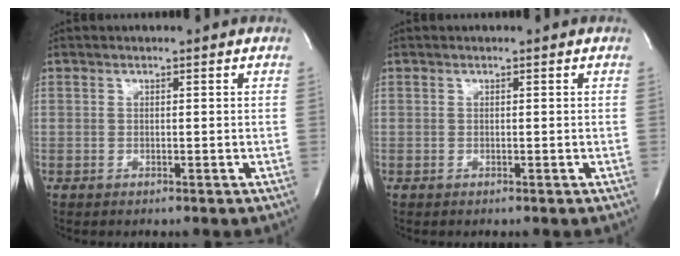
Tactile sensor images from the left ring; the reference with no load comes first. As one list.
[{"total": 0.0}]